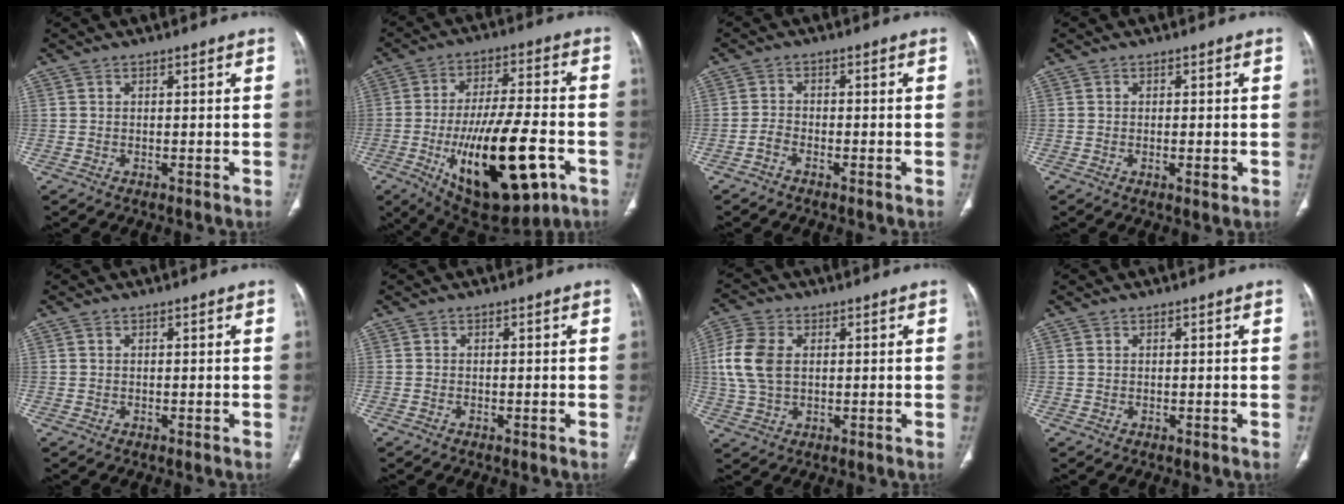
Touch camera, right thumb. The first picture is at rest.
{"total": 23.9, "force": [-8.0, 9.5, 20.4], "torque": [-0.336, 0.016, -0.108]}
{"total": 2.0, "force": [-1.5, 0.8, 0.9], "torque": [-0.021, 0.012, -0.032]}
{"total": 2.4, "force": [-0.7, 0.8, 2.1], "torque": [-0.031, -0.004, -0.008]}
{"total": 0.0}
{"total": 0.0}
{"total": 9.1, "force": [1.2, 5.9, 6.7], "torque": [-0.154, 0.008, 0.024]}
{"total": 0.0}